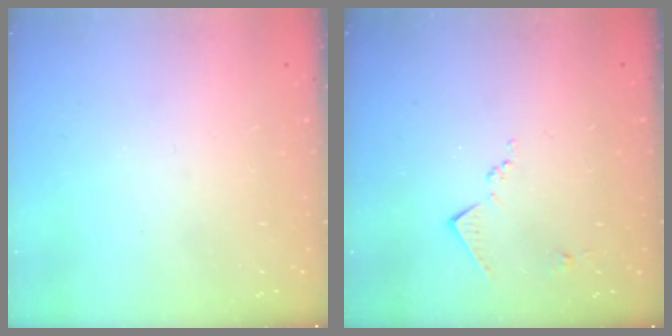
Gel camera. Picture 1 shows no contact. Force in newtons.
{"total": 6.9, "press": 6.8, "slide": 0.8}